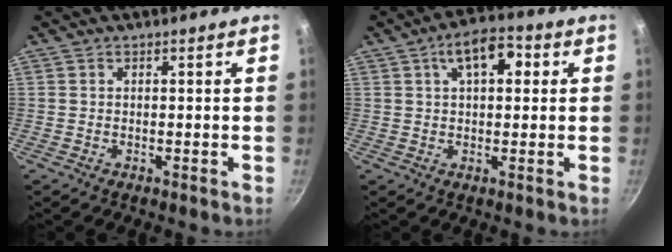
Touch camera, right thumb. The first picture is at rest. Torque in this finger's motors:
{"motor_torque": [0.87, 0.85, 0.67, -0.67, 0.06]}